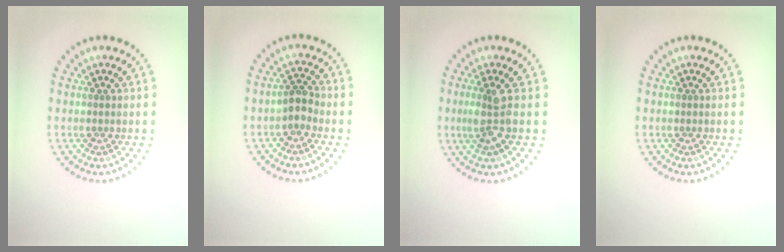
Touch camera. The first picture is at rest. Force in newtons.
{"total": 1.6, "press": 1.5, "slide": 0.8}
{"total": 2.8, "press": 2.2, "slide": 1.6}
{"total": 0.0}